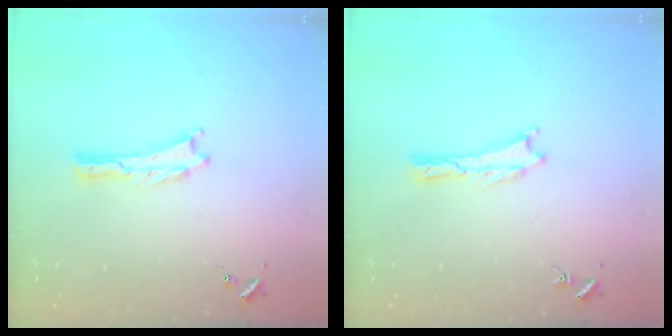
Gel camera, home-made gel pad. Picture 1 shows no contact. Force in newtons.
{"total": 0.0}